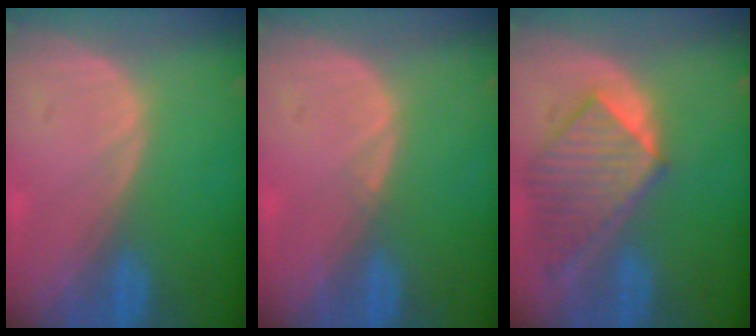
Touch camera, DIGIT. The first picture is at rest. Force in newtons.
{"total": 0.6, "press": 0.5, "slide": 0.4}
{"total": 8.3, "press": 7.6, "slide": 3.4}